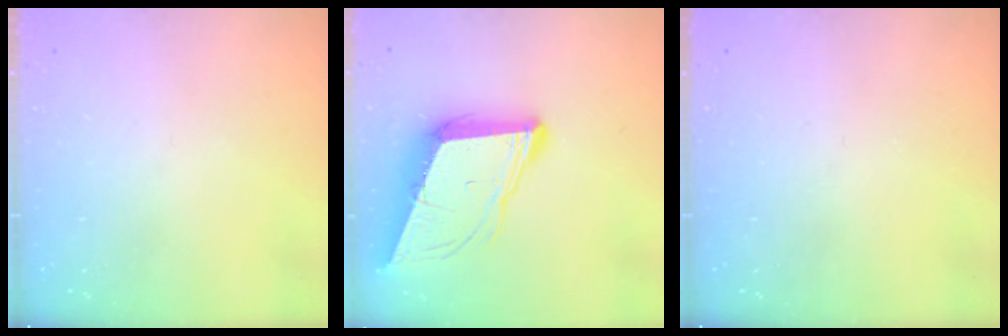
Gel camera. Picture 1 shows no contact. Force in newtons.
{"total": 11.1, "press": 10.6, "slide": 3.3}
{"total": 0.0}